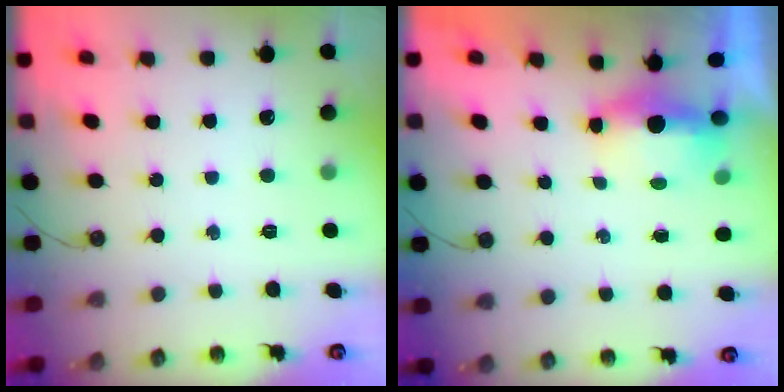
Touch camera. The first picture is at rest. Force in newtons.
{"total": 4.9, "press": 4.8, "slide": 1.2}